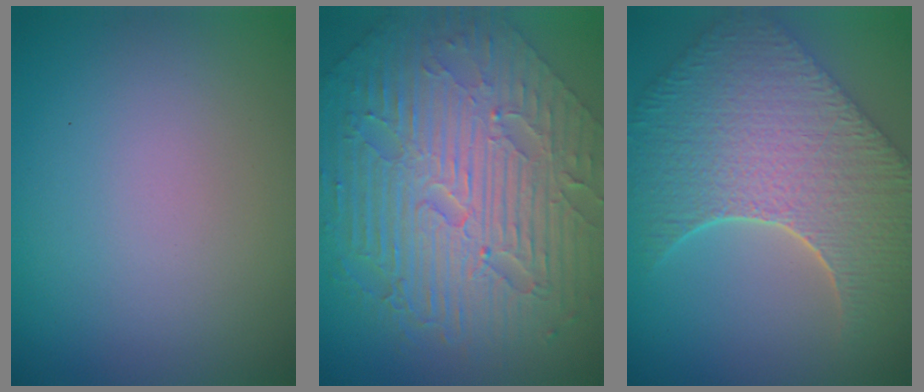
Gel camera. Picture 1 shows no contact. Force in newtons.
{"total": 11.2, "press": 7.5, "slide": 8.4}
{"total": 9.9, "press": 7.1, "slide": 6.8}